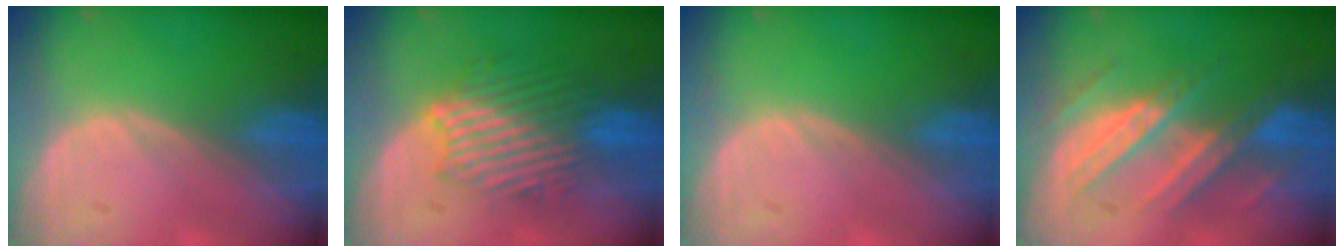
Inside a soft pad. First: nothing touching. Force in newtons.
{"total": 8.9, "press": 8.6, "slide": 2.4}
{"total": 0.0}
{"total": 8.1, "press": 8.0, "slide": 1.3}